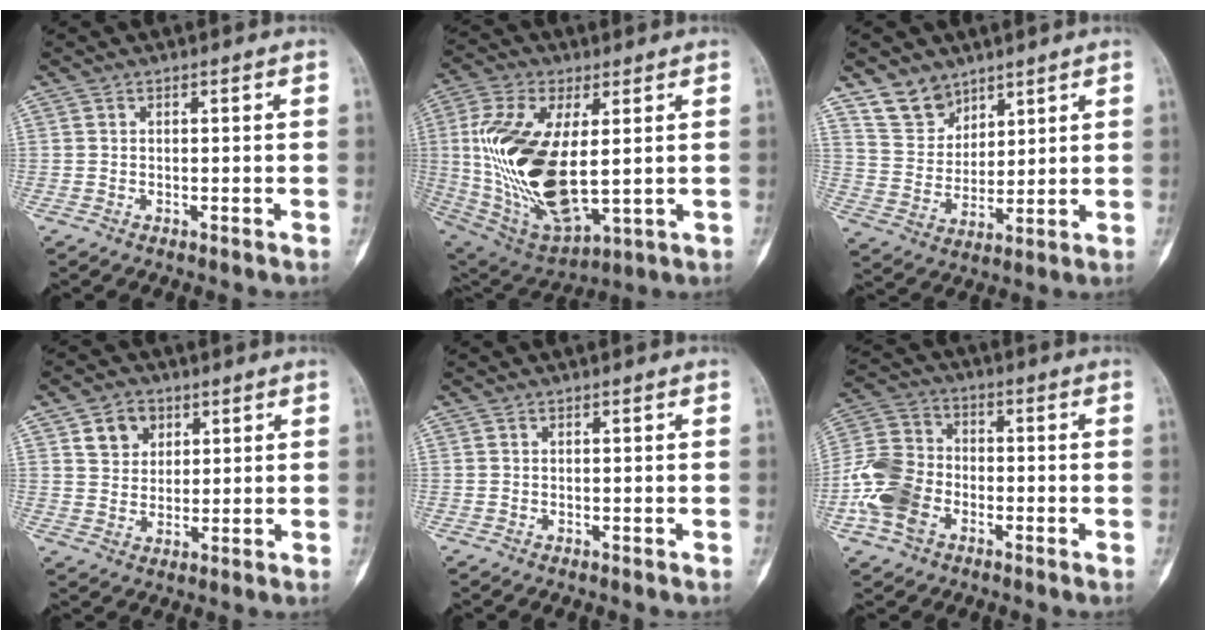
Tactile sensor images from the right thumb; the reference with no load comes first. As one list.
[{"total": 22.6, "force": [1.5, 11.1, 19.6], "torque": [-0.395, -0.016, 0.045]}, {"total": 8.4, "force": [6.3, 5.3, 1.8], "torque": [-0.007, -0.043, 0.134]}, {"total": 6.3, "force": [2.9, 5.0, 2.5], "torque": [-0.015, -0.012, 0.051]}, {"total": 0.0}, {"total": 11.8, "force": [-4.0, 8.6, 6.9], "torque": [-0.138, 0.025, -0.083]}]